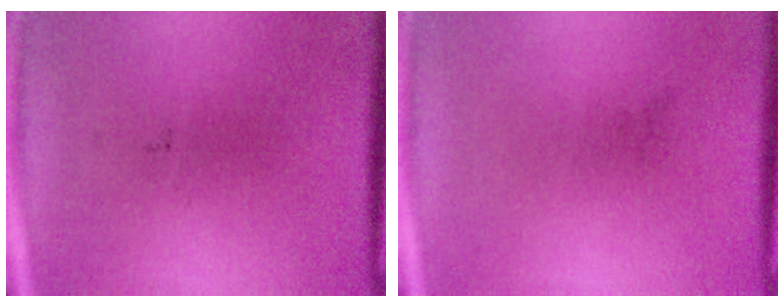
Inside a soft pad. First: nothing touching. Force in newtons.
{"total": 0.0}